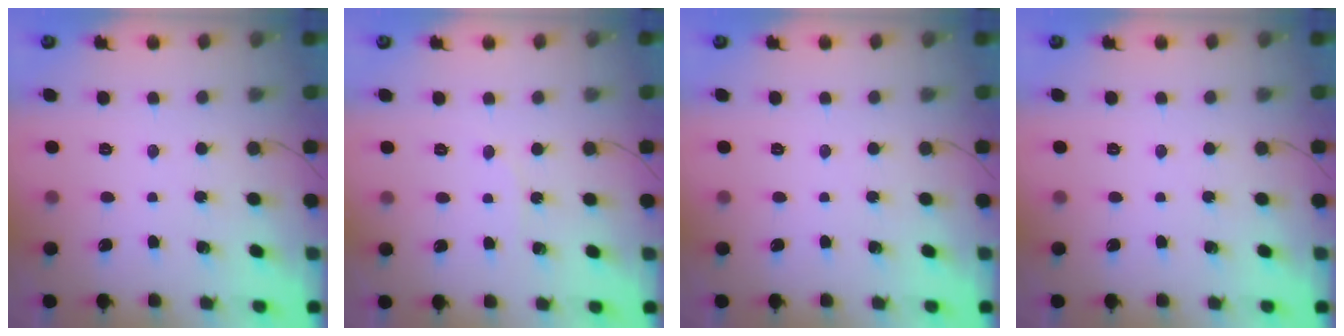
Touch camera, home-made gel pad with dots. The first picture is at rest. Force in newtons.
{"total": 4.4, "press": 3.7, "slide": 2.5}
{"total": 0.0}
{"total": 0.0}